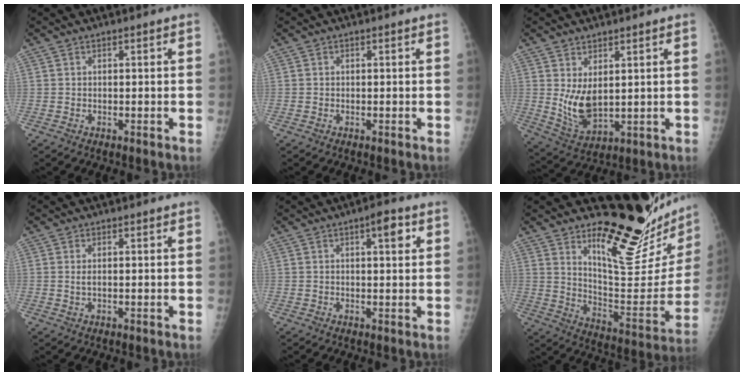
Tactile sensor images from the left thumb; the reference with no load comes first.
{"total": 0.0}
{"total": 7.4, "force": [1.7, 3.7, 6.1], "torque": [-0.110, -0.026, 0.050]}
{"total": 1.3, "force": [0.2, 0.5, 1.2], "torque": [-0.027, 0.000, 0.007]}
{"total": 4.0, "force": [1.7, 1.2, 3.4], "torque": [-0.043, -0.003, 0.022]}
{"total": 23.5, "force": [18.2, 6.0, 13.6], "torque": [-0.155, -0.167, 0.264]}